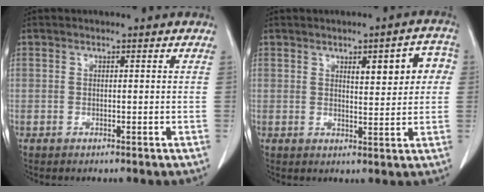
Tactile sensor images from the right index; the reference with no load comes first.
{"total": 7.1, "force": [2.0, 2.0, 6.5], "torque": [-0.080, 0.018, 0.026]}